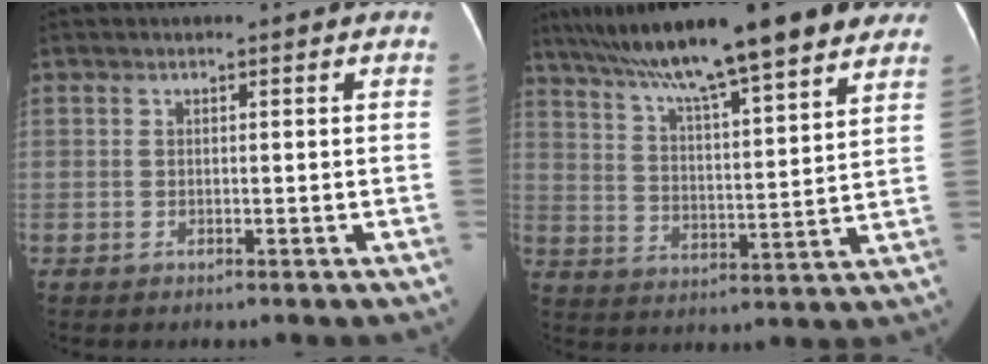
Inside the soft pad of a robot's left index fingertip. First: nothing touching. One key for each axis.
{"total": 21.7, "fx": 16.6, "fy": 2.3, "fz": 13.8, "tx": -0.230, "ty": 0.033, "tz": 0.248}